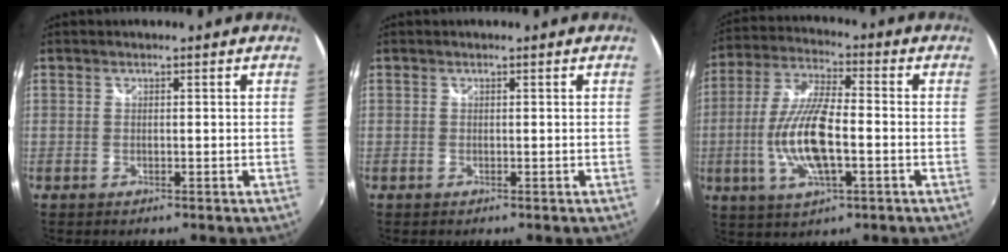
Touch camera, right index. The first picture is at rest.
{"total": 0.0}
{"total": 13.5, "force": [-2.9, 4.3, 12.4], "torque": [-0.256, -0.004, -0.055]}